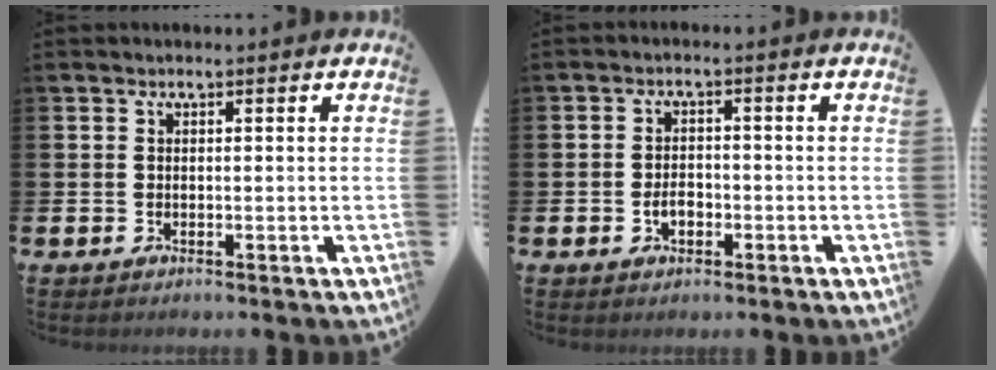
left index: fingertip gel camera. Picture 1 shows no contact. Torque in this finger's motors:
{"motor_torque": [0.18, 0.02, 0.07, 0.06]}